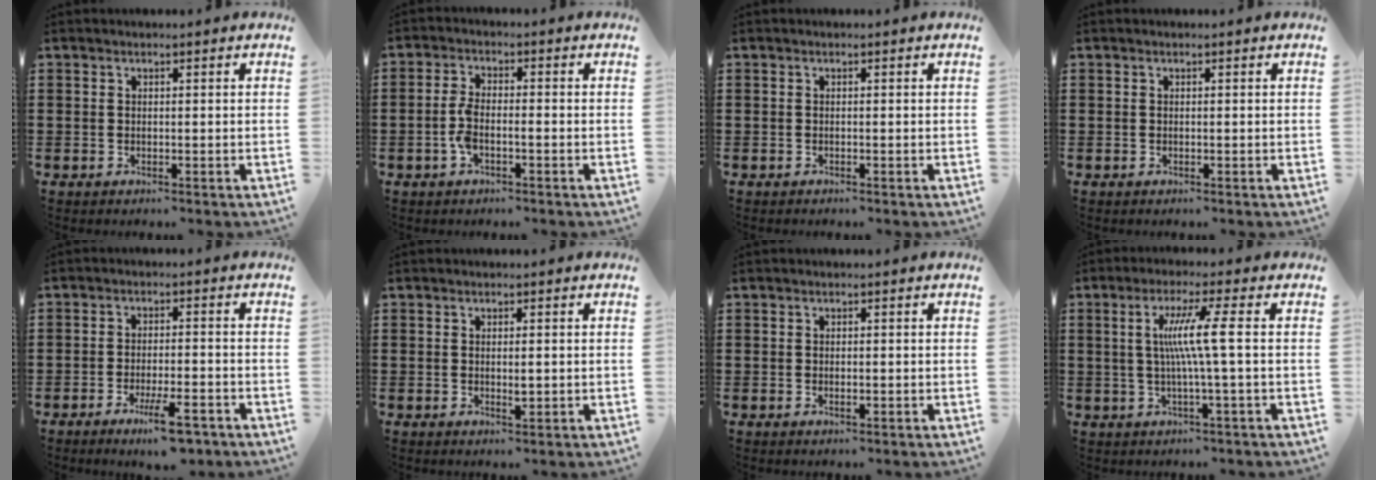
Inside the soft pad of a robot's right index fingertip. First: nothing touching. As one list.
[{"total": 3.7, "force": [-1.3, 1.1, 3.2], "torque": [-0.085, -0.006, -0.032]}, {"total": 0.0}, {"total": 0.0}, {"total": 6.3, "force": [-4.0, 1.2, 4.7], "torque": [-0.078, 0.000, -0.067]}, {"total": 1.7, "force": [0.0, 0.3, 1.7], "torque": [-0.030, -0.003, 0.000]}, {"total": 0.8, "force": [0.0, 0.4, 0.7], "torque": [-0.013, 0.000, 0.001]}, {"total": 7.1, "force": [0.4, -0.8, 7.1], "torque": [-0.134, -0.002, -0.004]}]